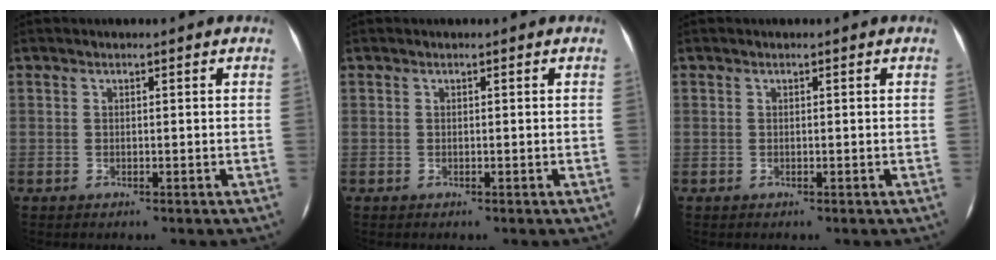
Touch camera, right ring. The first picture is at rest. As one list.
[{"total": 0.0}, {"total": 0.0}]